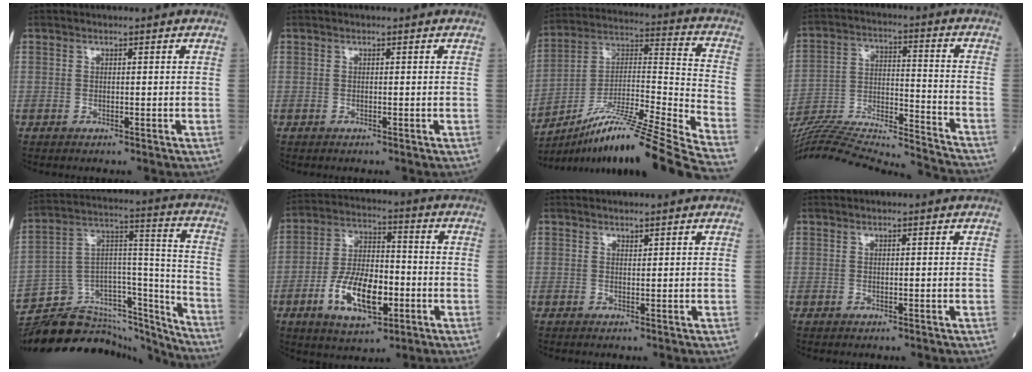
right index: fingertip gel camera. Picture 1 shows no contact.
{"total": 0.0}
{"total": 23.9, "force": [-18.9, -1.7, 14.6], "torque": [-0.204, 0.001, -0.327]}
{"total": 27.0, "force": [-25.2, 1.3, 9.8], "torque": [-0.183, -0.018, -0.389]}
{"total": 25.2, "force": [-24.0, 5.2, 6.0], "torque": [-0.102, 0.041, -0.370]}
{"total": 12.1, "force": [-4.1, 5.1, 10.2], "torque": [-0.204, 0.005, -0.068]}
{"total": 0.5, "force": [0.5, 0.1, 0.1], "torque": [-0.009, 0.001, 0.009]}
{"total": 0.0}